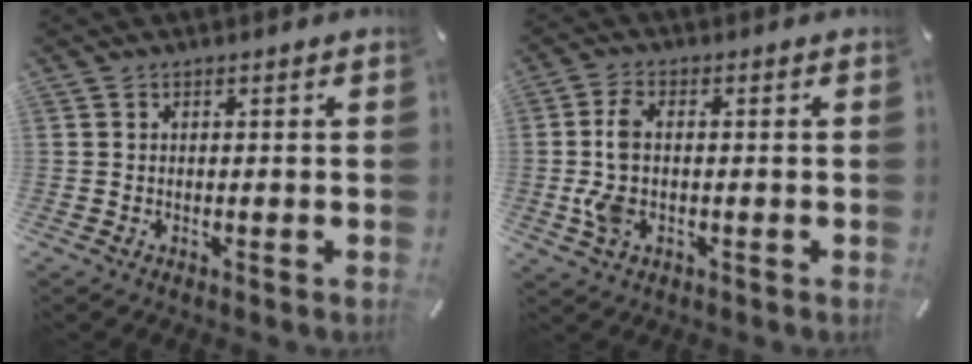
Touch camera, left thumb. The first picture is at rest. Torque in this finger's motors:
{"motor_torque": [2.03, 1.89, 1.15, -1.17, 0.43]}